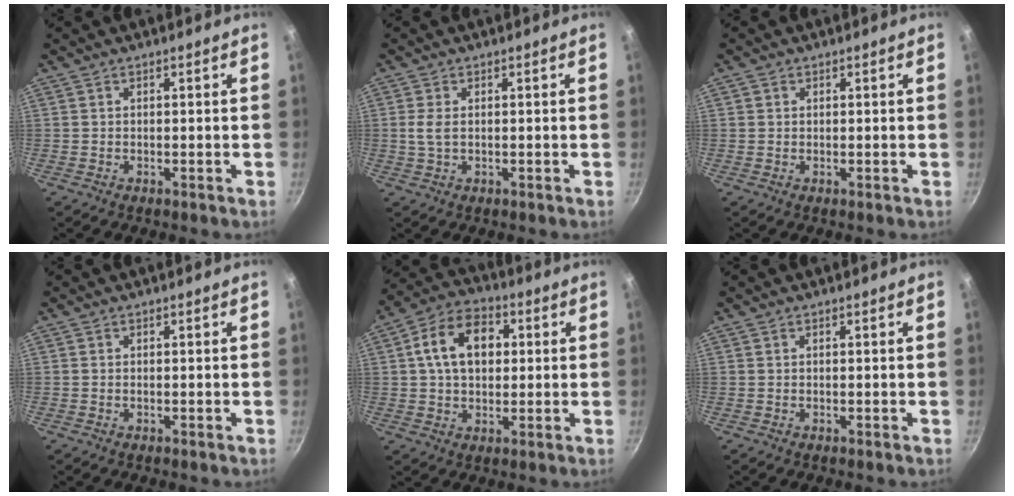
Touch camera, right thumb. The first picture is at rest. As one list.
[{"total": 2.7, "force": [0.3, 1.5, 2.3], "torque": [-0.050, 0.000, 0.006]}, {"total": 0.7, "force": [0.3, 0.7, 0.1], "torque": [0.001, 0.001, 0.001]}, {"total": 0.0}, {"total": 12.4, "force": [2.3, 8.6, 8.6], "torque": [-0.118, 0.018, 0.025]}, {"total": 0.0}]